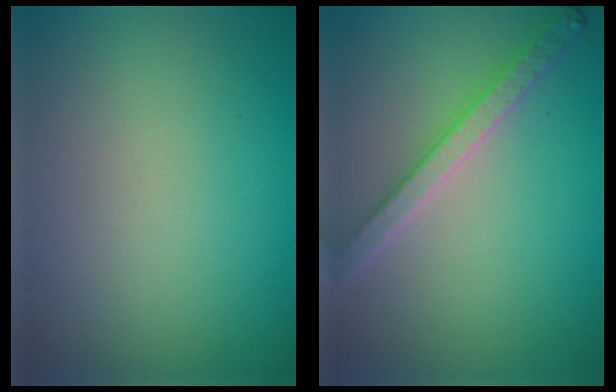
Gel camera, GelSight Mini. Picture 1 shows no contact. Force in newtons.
{"total": 3.2, "press": 3.0, "slide": 1.0}